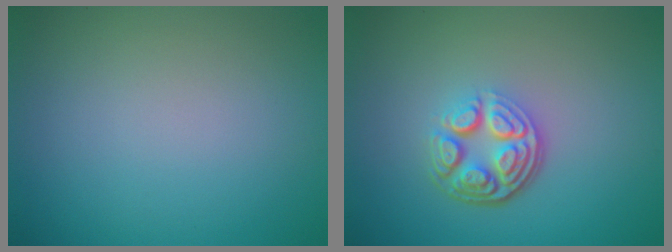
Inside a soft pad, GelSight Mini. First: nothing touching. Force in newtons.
{"total": 4.8, "press": 3.5, "slide": 3.3}